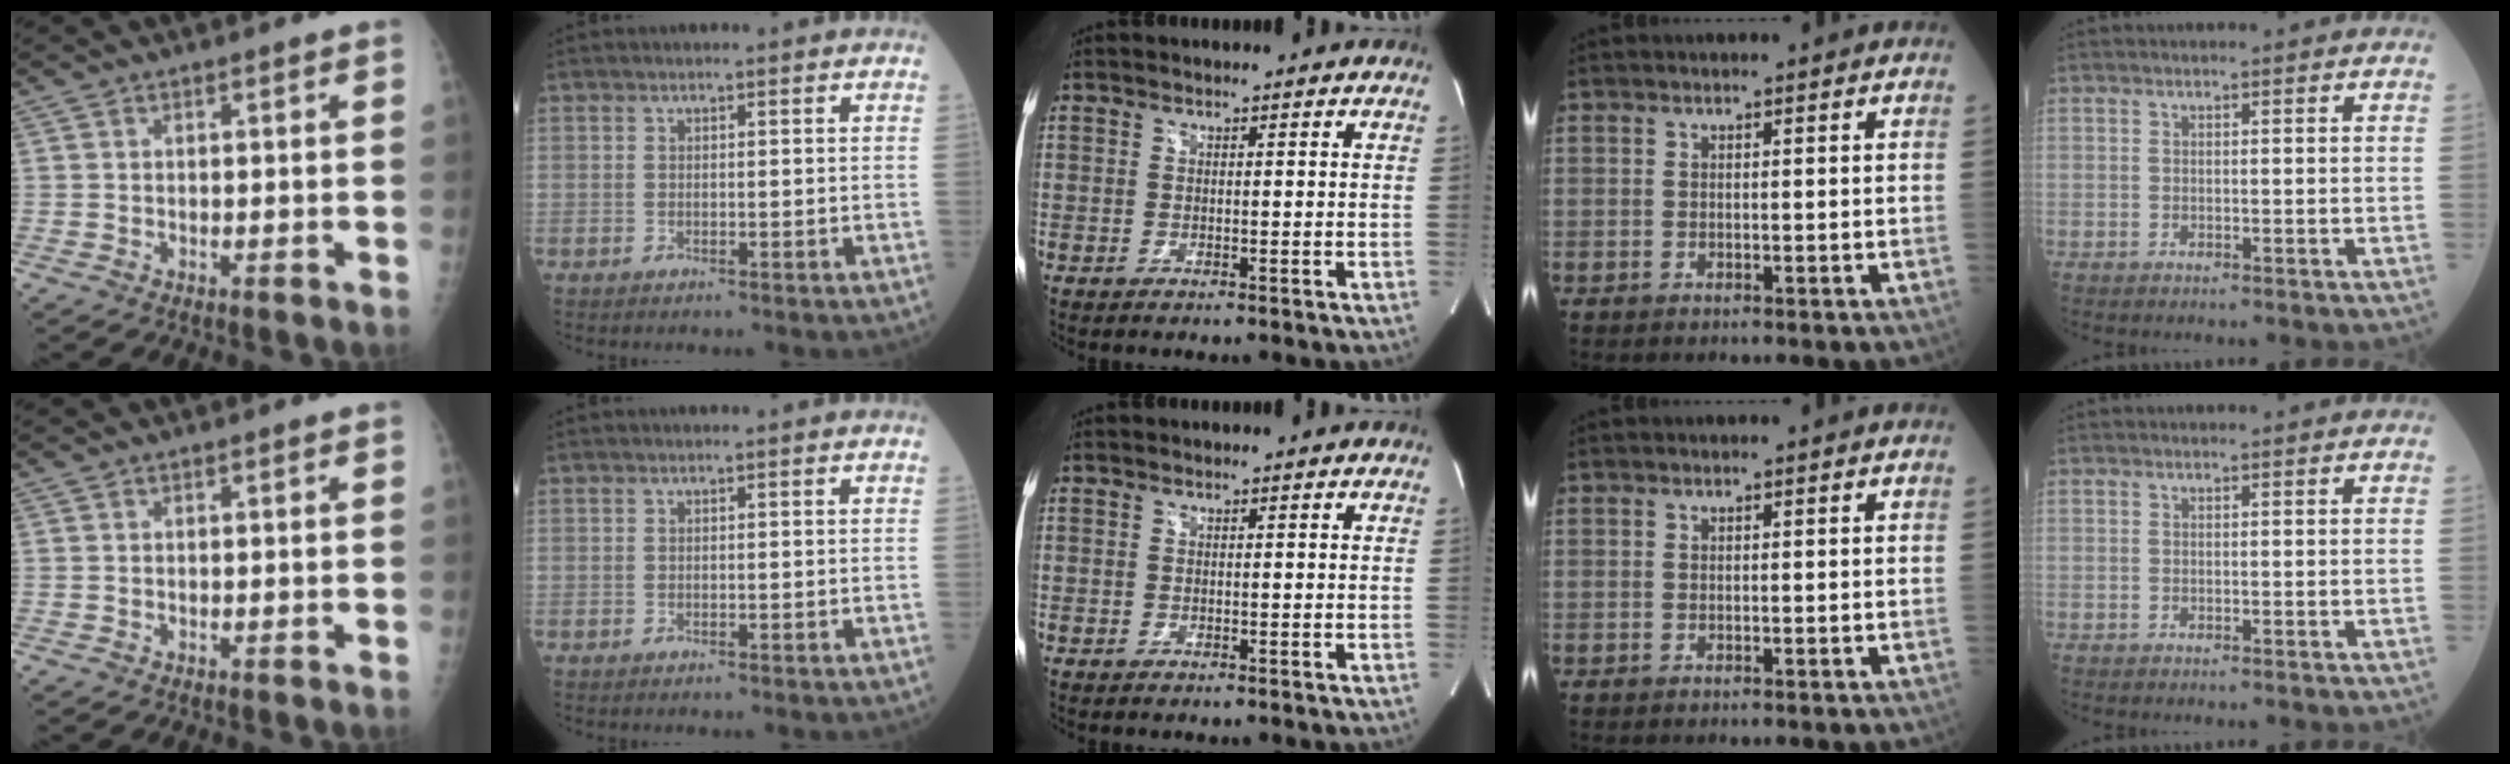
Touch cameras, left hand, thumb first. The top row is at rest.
{}